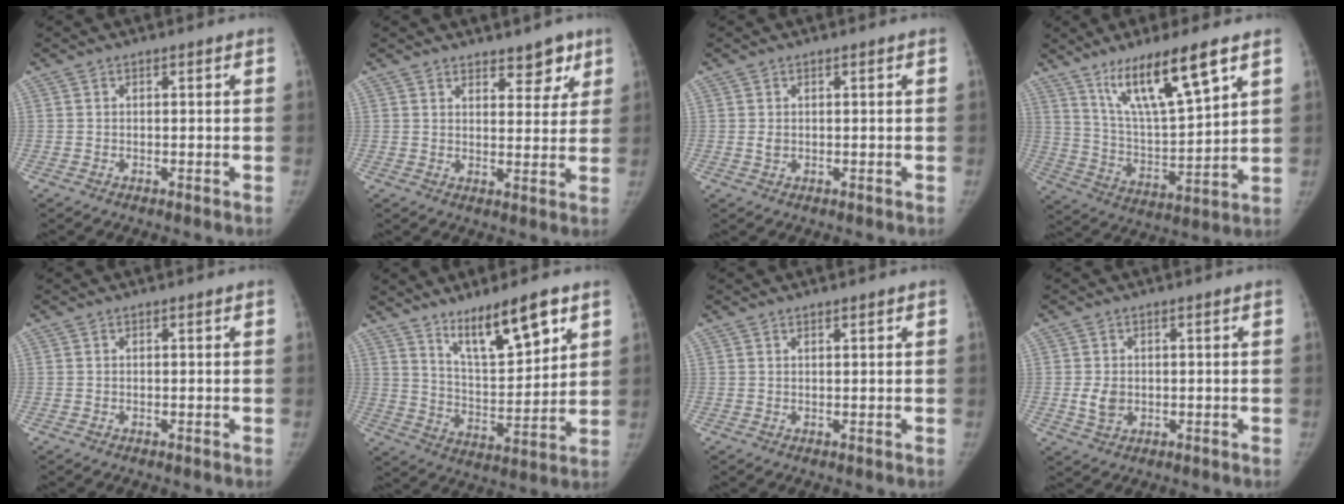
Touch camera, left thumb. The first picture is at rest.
{"total": 5.4, "force": [3.9, 2.7, 2.6], "torque": [0.000, -0.024, 0.054]}
{"total": 1.0, "force": [0.0, 0.7, 0.6], "torque": [-0.006, 0.001, 0.004]}
{"total": 16.0, "force": [9.8, 3.0, 12.4], "torque": [-0.211, -0.051, 0.191]}
{"total": 0.0}
{"total": 13.5, "force": [8.6, 3.6, 9.7], "torque": [-0.142, -0.057, 0.157]}
{"total": 0.7, "force": [0.5, 0.0, 0.5], "torque": [-0.007, -0.003, 0.010]}
{"total": 3.6, "force": [-0.3, 2.8, 2.2], "torque": [-0.034, 0.000, 0.000]}